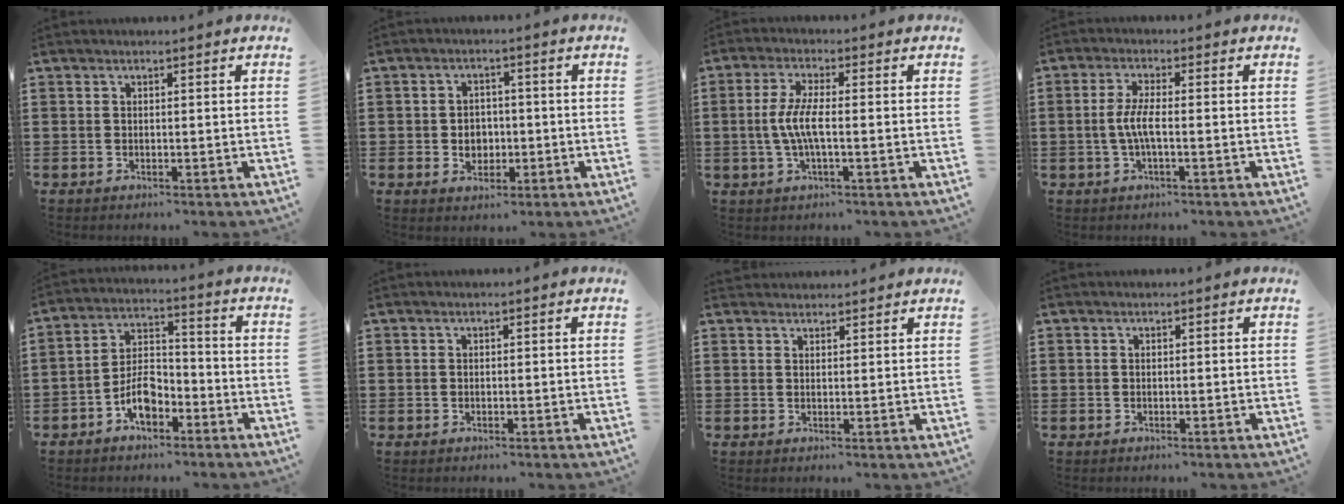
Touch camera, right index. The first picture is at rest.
{"total": 3.3, "force": [-0.7, 2.8, 1.7], "torque": [-0.033, 0.000, -0.017]}
{"total": 5.2, "force": [-0.8, 0.7, 5.1], "torque": [-0.117, -0.009, -0.025]}
{"total": 4.2, "force": [-0.8, 0.4, 4.1], "torque": [-0.093, -0.007, -0.023]}
{"total": 6.4, "force": [-3.7, 3.2, 4.2], "torque": [-0.087, 0.010, -0.070]}
{"total": 0.0}
{"total": 1.5, "force": [1.5, -0.1, -0.4], "torque": [0.005, 0.001, 0.031]}
{"total": 0.0}